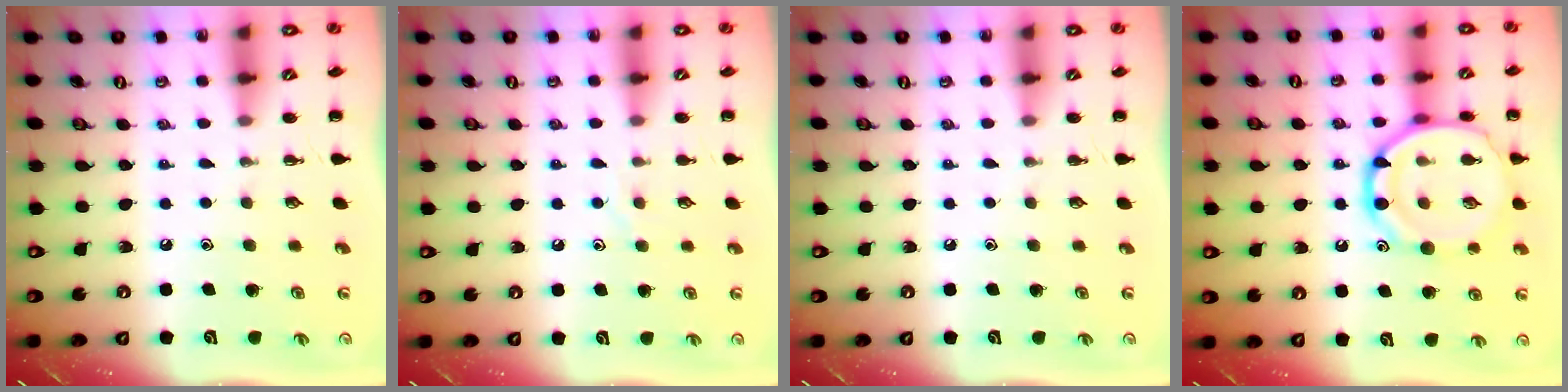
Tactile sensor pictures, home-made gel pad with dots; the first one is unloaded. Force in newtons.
{"total": 5.2, "press": 5.2, "slide": 0.9}
{"total": 0.0}
{"total": 17.0, "press": 16.9, "slide": 1.7}